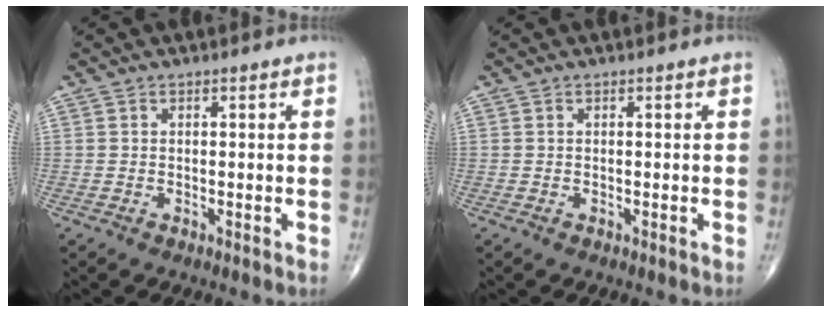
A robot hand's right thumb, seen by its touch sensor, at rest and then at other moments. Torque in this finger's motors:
{"motor_torque": [0.00, 0.00, 0.09, 0.09, 0.02]}